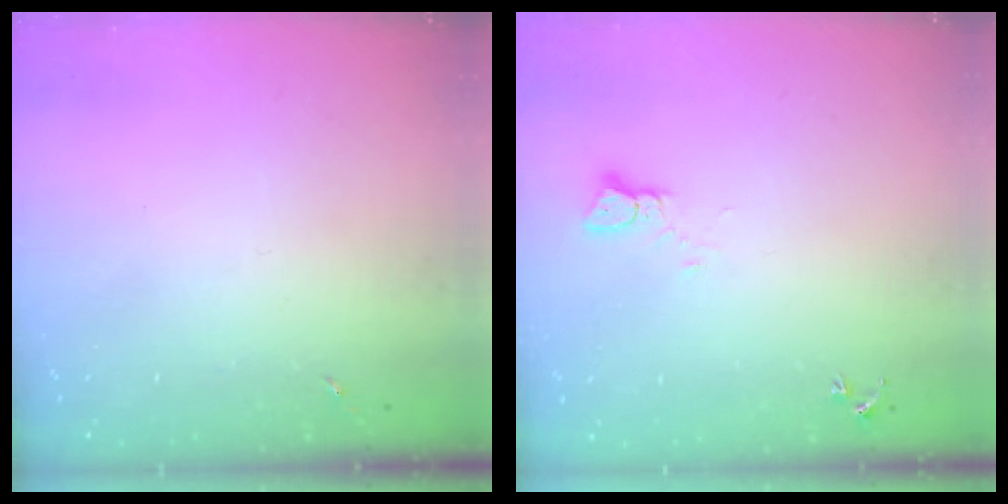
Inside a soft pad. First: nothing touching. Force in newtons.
{"total": 2.2, "press": 2.2, "slide": 0.2}